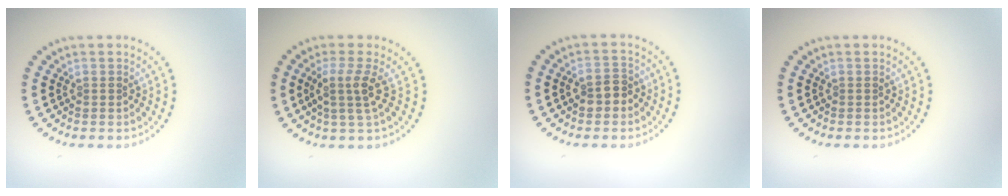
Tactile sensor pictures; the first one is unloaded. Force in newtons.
{"total": 2.7, "press": 2.0, "slide": 1.8}
{"total": 2.1, "press": 2.1, "slide": 0.5}
{"total": 0.0}